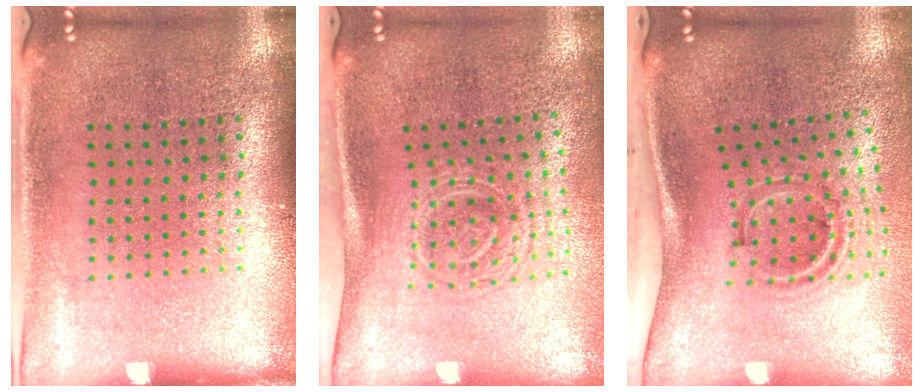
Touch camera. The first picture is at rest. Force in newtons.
{"total": 1.7, "press": 1.2, "slide": 1.2}
{"total": 1.6, "press": 1.1, "slide": 1.1}